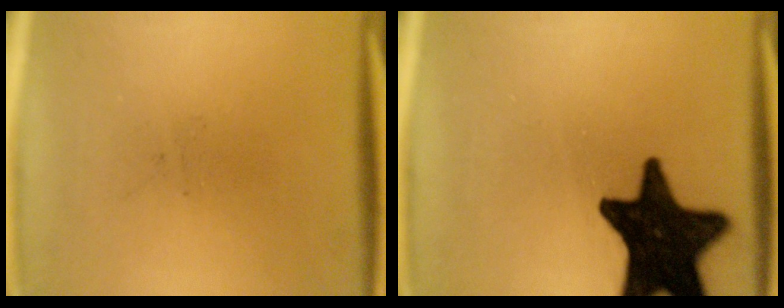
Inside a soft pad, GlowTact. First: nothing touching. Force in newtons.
{"total": 18.9}